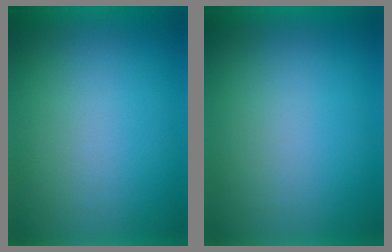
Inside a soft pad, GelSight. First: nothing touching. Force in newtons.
{"total": 0.0}